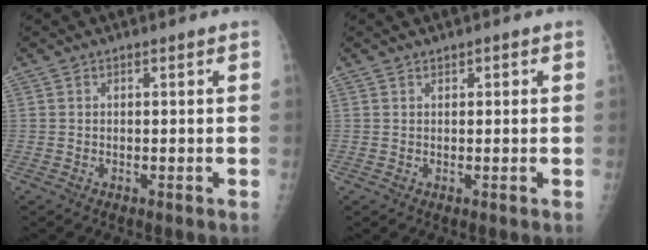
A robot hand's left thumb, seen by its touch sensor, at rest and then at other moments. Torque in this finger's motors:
{"motor_torque": [0.19, -0.06, -0.20, -0.02, 0.02]}